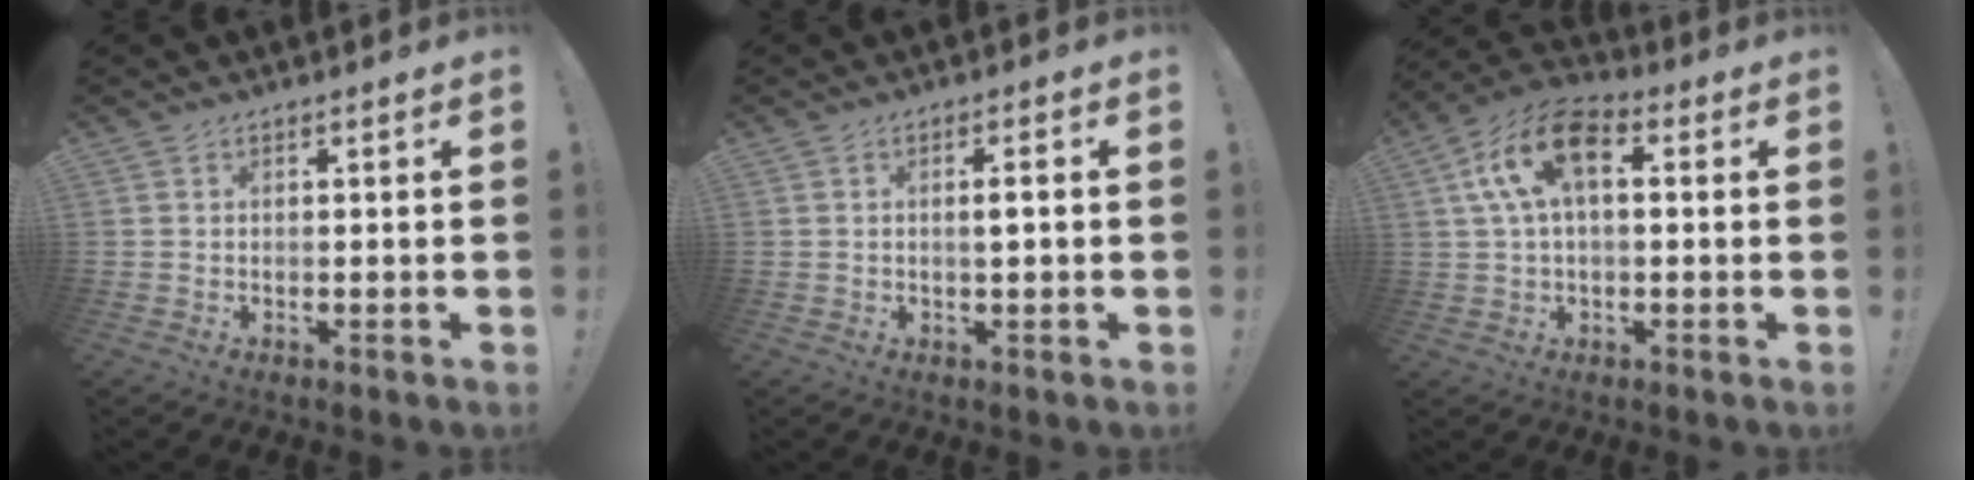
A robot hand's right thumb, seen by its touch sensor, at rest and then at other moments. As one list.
[{"total": 2.3, "force": [0.3, 0.0, 2.3], "torque": [-0.029, -0.004, -0.001]}, {"total": 14.0, "force": [3.7, 7.8, 11.0], "torque": [-0.215, 0.007, 0.069]}]